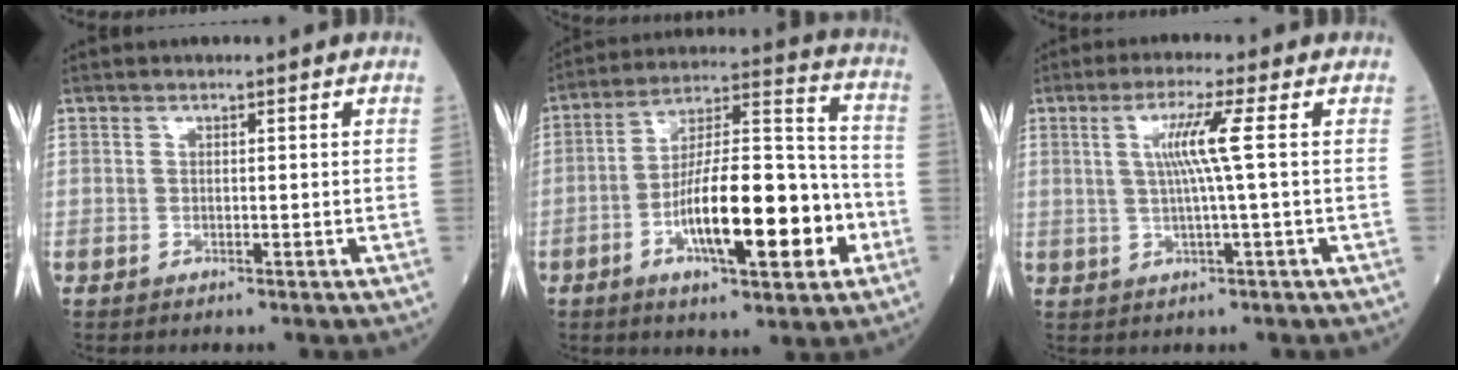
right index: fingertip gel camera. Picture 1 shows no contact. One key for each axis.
{"total": 19.2, "fx": -6.0, "fy": 5.1, "fz": 17.5, "tx": -0.304, "ty": 0.015, "tz": -0.090}
{"total": 6.1, "fx": 0.9, "fy": -0.8, "fz": 5.9, "tx": -0.118, "ty": 0.002, "tz": 0.023}